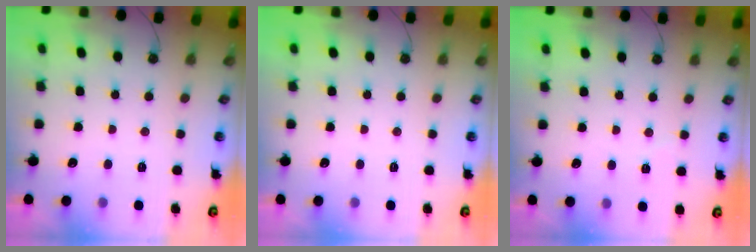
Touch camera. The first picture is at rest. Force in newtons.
{"total": 0.0}
{"total": 2.8, "press": 2.7, "slide": 0.8}